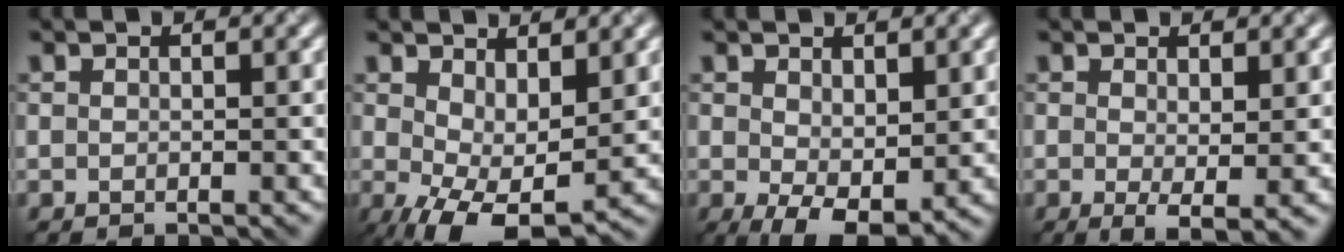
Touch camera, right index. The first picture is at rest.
{"total": 6.7, "force": [-0.3, 3.1, 5.9], "torque": [-0.110, -0.012, 0.002]}
{"total": 4.7, "force": [-0.2, 2.5, 4.0], "torque": [-0.077, -0.012, 0.005]}
{"total": 2.4, "force": [0.1, 0.5, 2.3], "torque": [-0.038, -0.014, 0.004]}